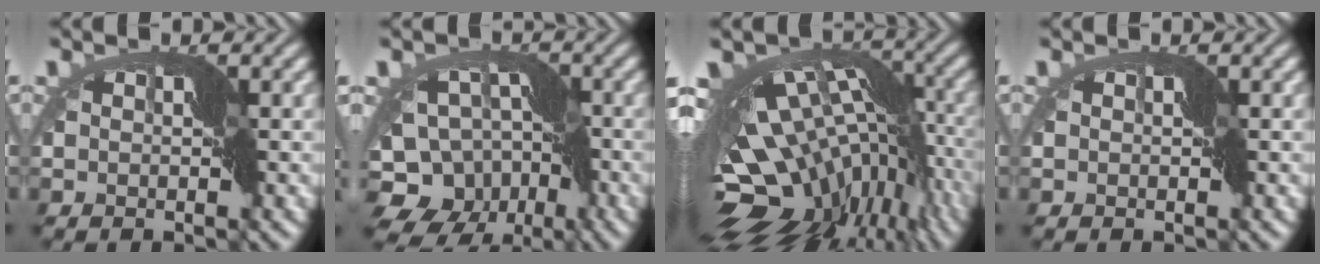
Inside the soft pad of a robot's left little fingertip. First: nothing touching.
{"total": 11.6, "force": [-6.5, 8.4, 4.9], "torque": [-0.084, -0.010, -0.102]}
{"total": 17.0, "force": [-4.9, 8.5, 13.8], "torque": [-0.205, 0.001, -0.057]}
{"total": 0.0}